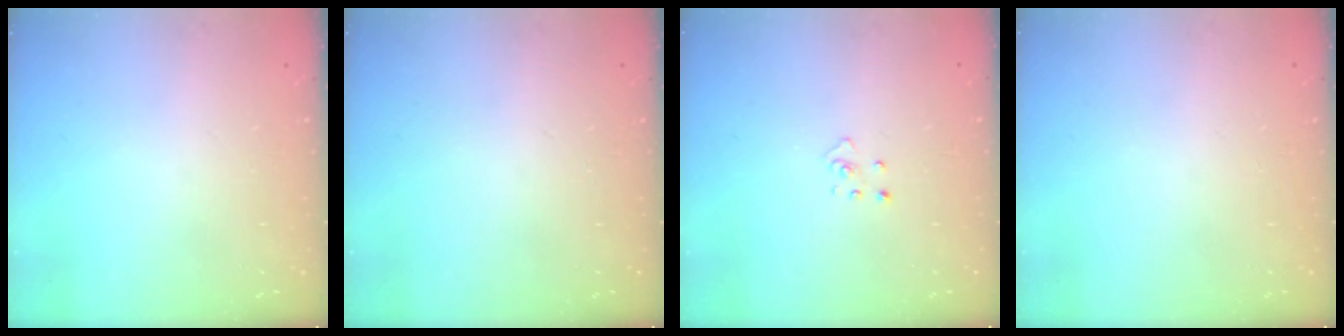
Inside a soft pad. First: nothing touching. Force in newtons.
{"total": 0.0}
{"total": 2.9, "press": 2.9, "slide": 0.2}
{"total": 0.0}